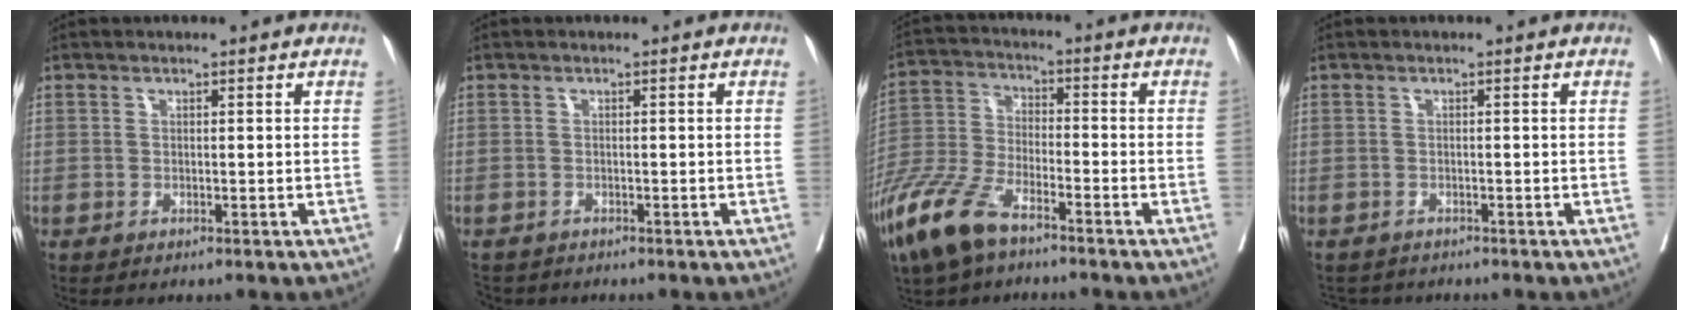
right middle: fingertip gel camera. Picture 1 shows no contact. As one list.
[{"total": 3.5, "force": [-3.0, 1.6, 0.6], "torque": [-0.009, -0.004, -0.047]}, {"total": 11.4, "force": [-7.8, 3.6, 7.5], "torque": [-0.174, -0.024, -0.157]}, {"total": 2.9, "force": [-2.7, 1.1, 0.0], "torque": [0.001, -0.005, -0.043]}]